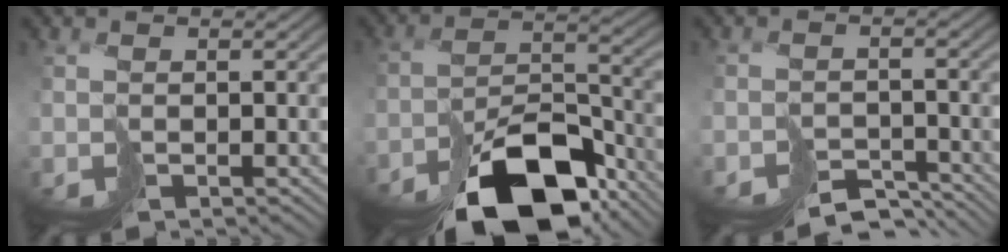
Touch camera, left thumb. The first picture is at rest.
{"total": 14.6, "force": [-11.0, 5.6, 7.8], "torque": [-0.126, -0.010, -0.175]}
{"total": 5.0, "force": [-4.8, 1.1, 0.5], "torque": [0.005, -0.009, -0.074]}